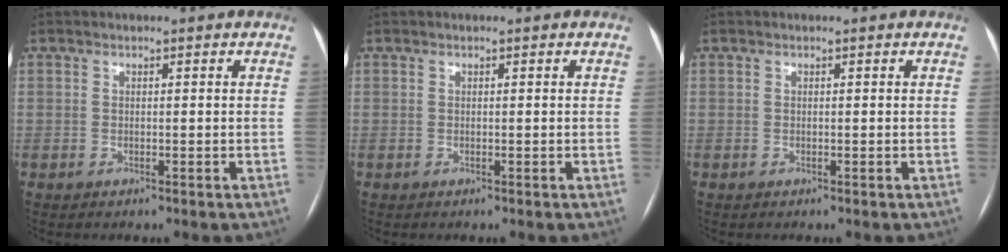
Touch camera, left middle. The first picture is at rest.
{"total": 0.0}
{"total": 0.0}